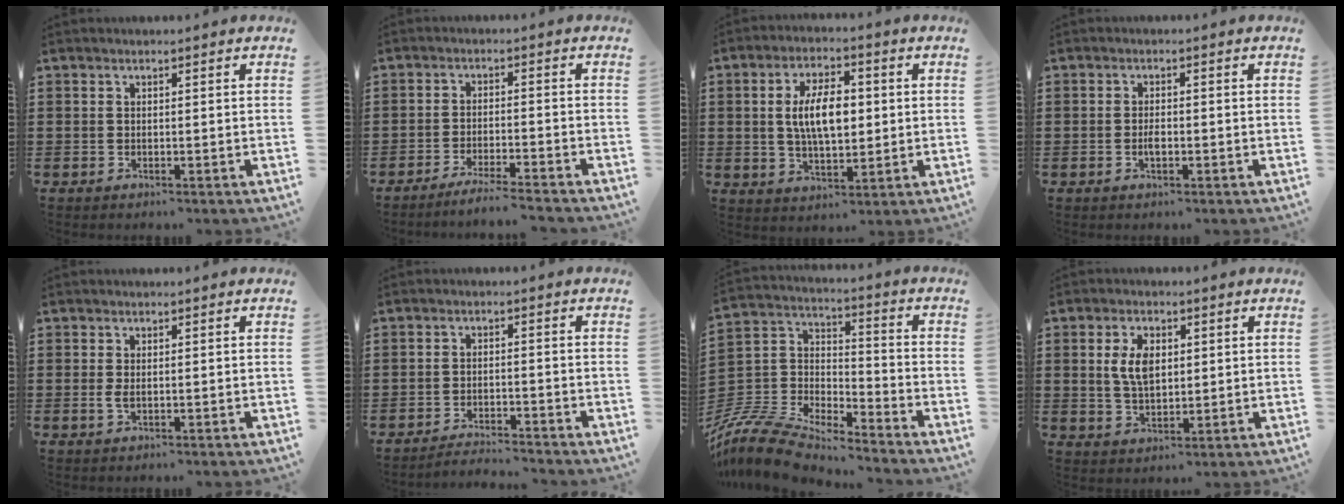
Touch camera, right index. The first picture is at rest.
{"total": 3.4, "force": [-3.2, -0.5, 1.1], "torque": [-0.018, -0.003, -0.064]}
{"total": 8.1, "force": [0.8, 3.8, 7.1], "torque": [-0.129, 0.006, 0.006]}
{"total": 1.8, "force": [-0.5, 0.7, 1.6], "torque": [-0.029, 0.000, -0.008]}
{"total": 1.3, "force": [0.0, 0.5, 1.2], "torque": [-0.030, -0.002, -0.002]}
{"total": 2.5, "force": [-2.5, 0.0, 0.0], "torque": [-0.006, 0.003, -0.053]}
{"total": 9.5, "force": [-8.8, 2.0, 2.7], "torque": [-0.083, 0.002, -0.183]}
{"total": 5.7, "force": [1.2, 3.2, 4.6], "torque": [-0.097, 0.015, 0.019]}